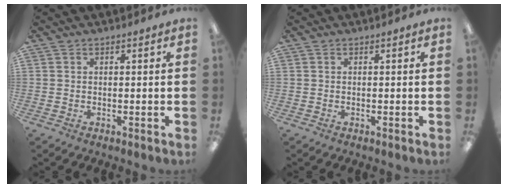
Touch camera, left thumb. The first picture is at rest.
{"total": 0.0}